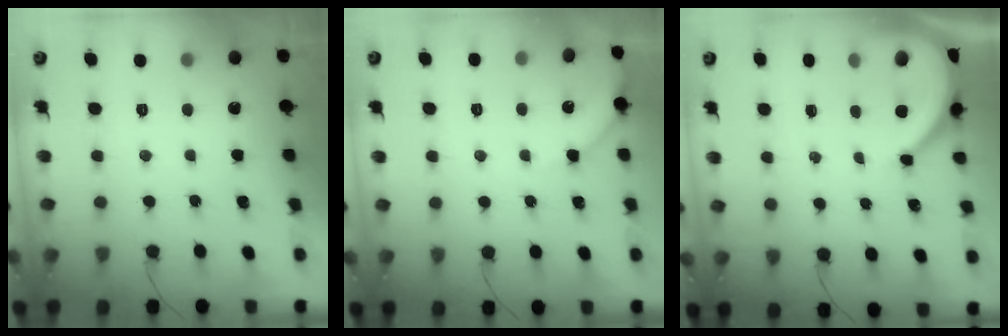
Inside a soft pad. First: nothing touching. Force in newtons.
{"total": 4.9, "press": 4.9, "slide": 0.6}
{"total": 9.8, "press": 9.8, "slide": 0.7}